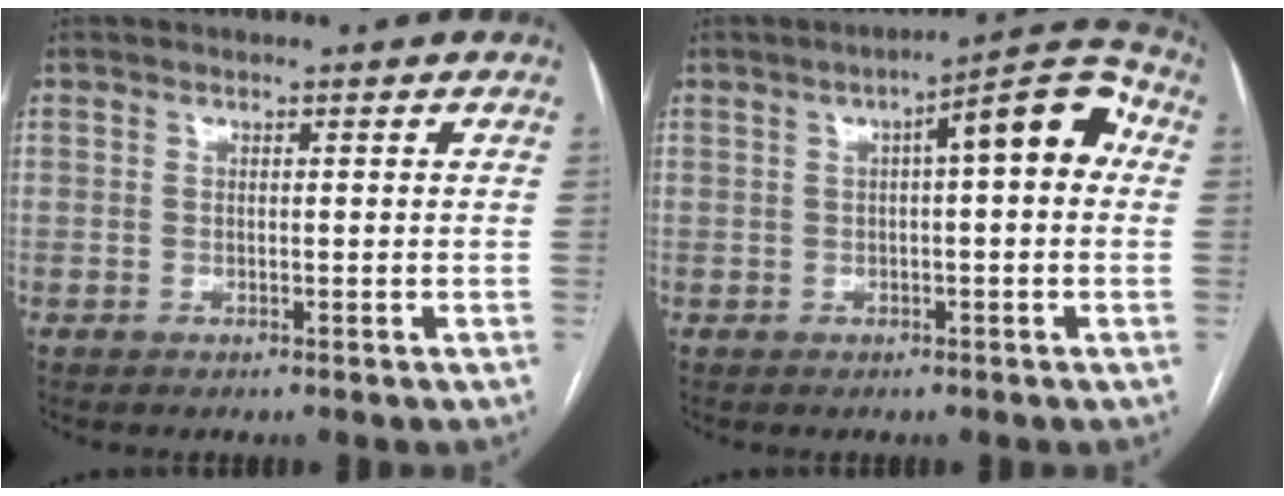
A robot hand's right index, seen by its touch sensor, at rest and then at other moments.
{"total": 9.5, "force": [1.8, 1.9, 9.1], "torque": [-0.126, 0.036, 0.019]}